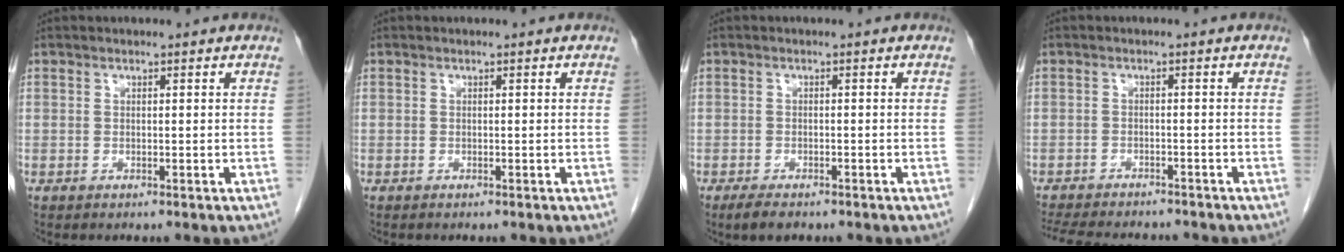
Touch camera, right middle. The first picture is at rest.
{"total": 0.0}
{"total": 2.8, "force": [-2.1, 1.1, 1.6], "torque": [-0.034, -0.005, -0.031]}
{"total": 12.7, "force": [-11.3, 3.4, 4.9], "torque": [-0.101, -0.007, -0.154]}